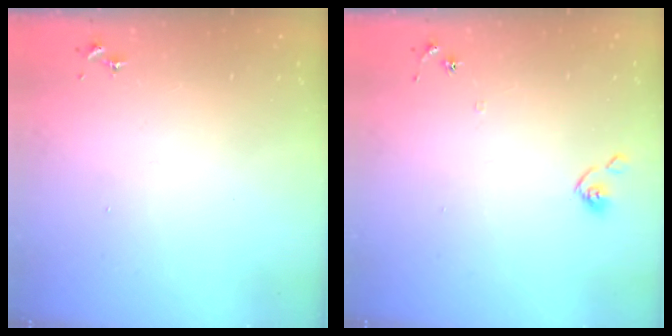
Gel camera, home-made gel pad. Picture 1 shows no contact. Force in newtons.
{"total": 6.1, "press": 6.1, "slide": 0.5}